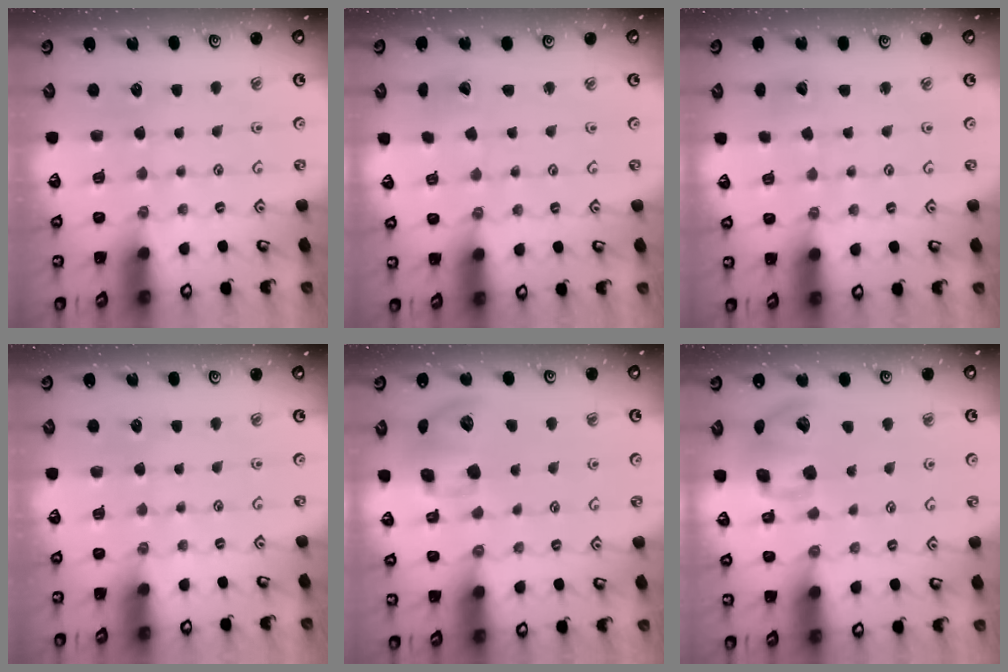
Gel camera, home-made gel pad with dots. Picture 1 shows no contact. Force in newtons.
{"total": 2.7, "press": 2.7, "slide": 0.3}
{"total": 2.0, "press": 2.0, "slide": 0.2}
{"total": 0.0}
{"total": 11.7, "press": 11.5, "slide": 1.8}
{"total": 12.8, "press": 12.6, "slide": 2.2}